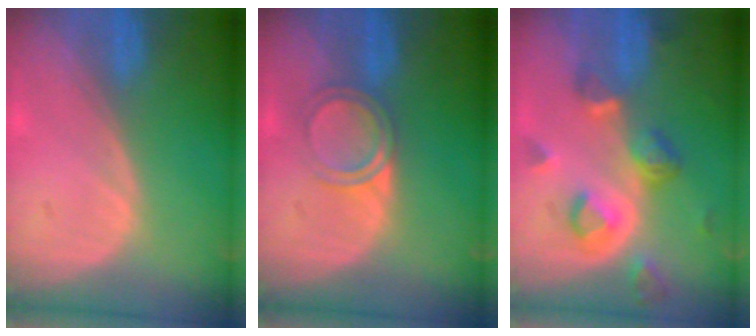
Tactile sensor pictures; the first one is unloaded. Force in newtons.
{"total": 3.7, "press": 3.6, "slide": 0.3}
{"total": 8.2, "press": 7.3, "slide": 3.7}